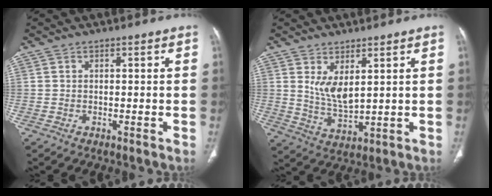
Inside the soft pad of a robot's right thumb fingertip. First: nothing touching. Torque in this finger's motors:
{"motor_torque": [0.02, 1.68, 0.03, 0.25, 0.11]}